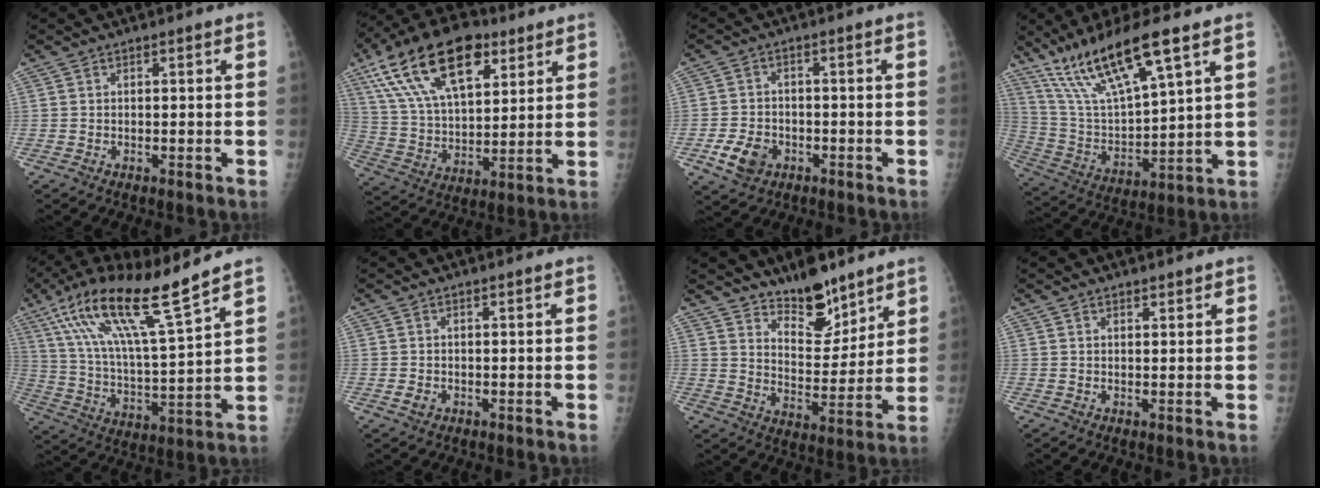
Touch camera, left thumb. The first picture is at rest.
{"total": 22.4, "force": [11.5, 11.3, 15.6], "torque": [-0.268, -0.015, 0.206]}
{"total": 6.0, "force": [-2.5, 4.6, 3.0], "torque": [-0.048, 0.011, -0.041]}
{"total": 17.6, "force": [11.4, 3.5, 13.0], "torque": [-0.242, -0.043, 0.229]}
{"total": 18.5, "force": [12.3, 1.9, 13.7], "torque": [-0.242, -0.048, 0.226]}
{"total": 1.5, "force": [-0.3, 1.2, 0.8], "torque": [-0.011, 0.000, -0.004]}
{"total": 10.9, "force": [8.7, 4.4, 4.9], "torque": [-0.046, -0.074, 0.153]}
{"total": 1.2, "force": [1.0, 0.6, 0.1], "torque": [0.010, -0.007, 0.011]}